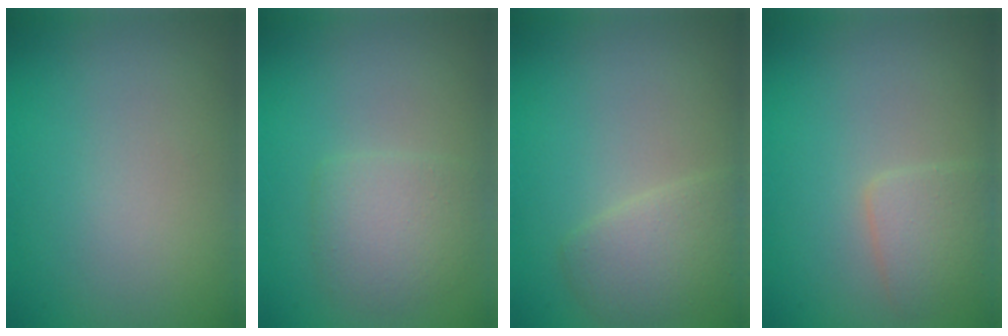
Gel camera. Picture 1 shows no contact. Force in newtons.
{"total": 2.8, "press": 2.8, "slide": 0.1}
{"total": 2.6, "press": 2.6, "slide": 0.2}
{"total": 2.2, "press": 2.2, "slide": 0.1}